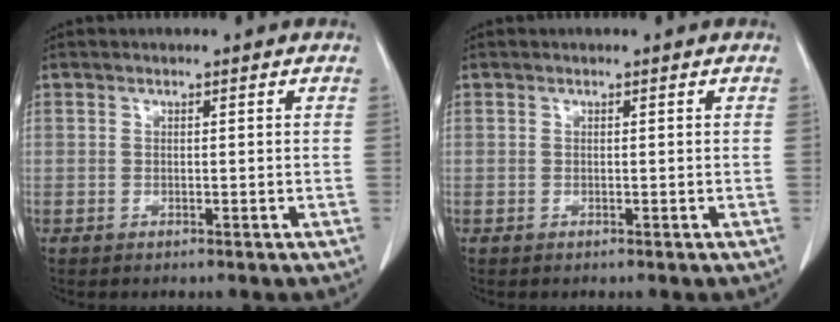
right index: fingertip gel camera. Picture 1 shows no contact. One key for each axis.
{"total": 0.0}